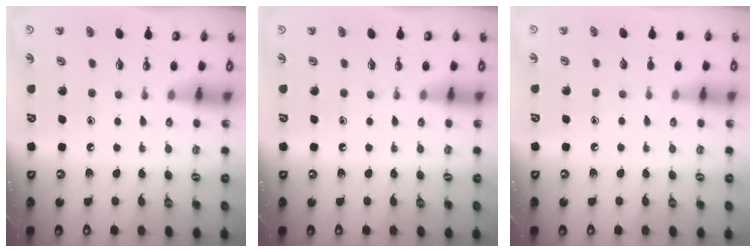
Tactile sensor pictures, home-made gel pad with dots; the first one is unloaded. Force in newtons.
{"total": 0.0}
{"total": 2.6, "press": 2.5, "slide": 0.3}